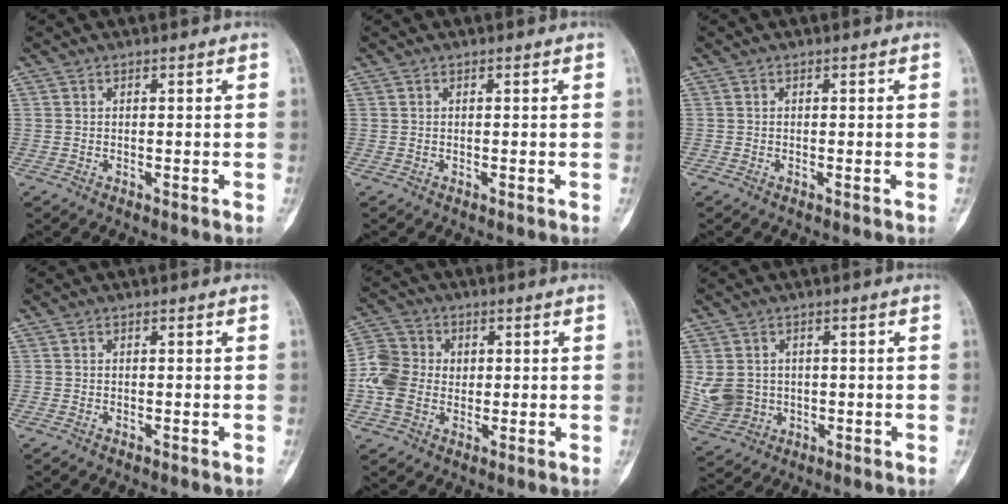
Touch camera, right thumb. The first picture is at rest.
{"total": 0.0}
{"total": 0.0}
{"total": 0.0}
{"total": 9.4, "force": [-0.1, 7.9, 5.1], "torque": [-0.093, 0.015, -0.009]}
{"total": 6.9, "force": [0.3, 6.0, 3.4], "torque": [-0.055, -0.001, 0.019]}